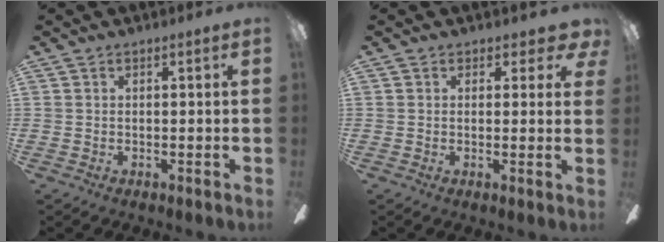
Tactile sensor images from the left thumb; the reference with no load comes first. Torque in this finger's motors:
{"motor_torque": [0.46, 0.49, -0.22, 0.01, 0.02]}